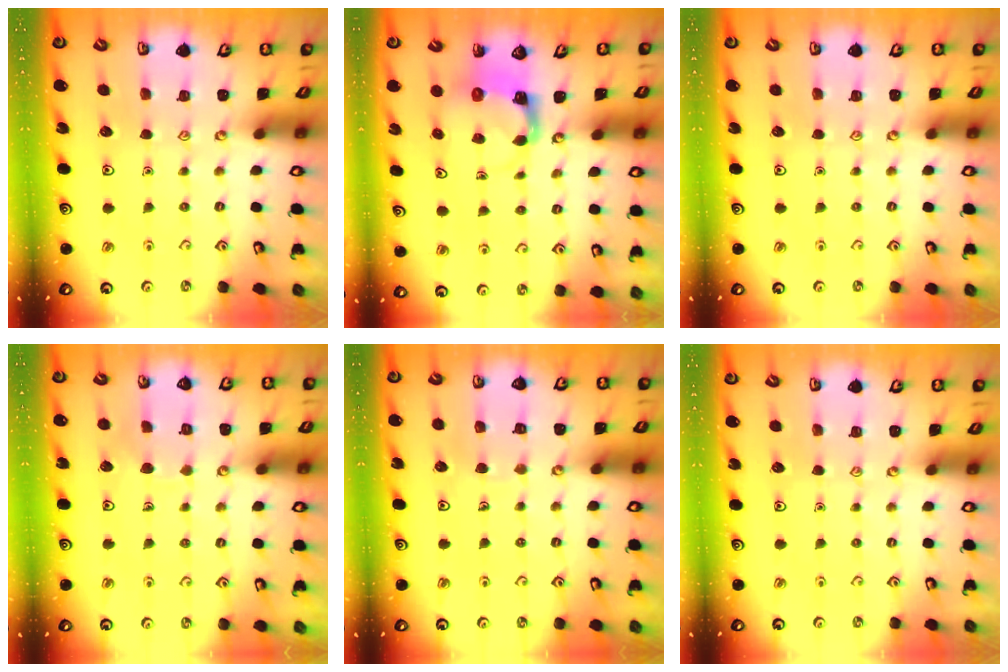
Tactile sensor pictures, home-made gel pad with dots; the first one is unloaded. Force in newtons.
{"total": 3.9, "press": 3.8, "slide": 0.7}
{"total": 0.0}
{"total": 5.3, "press": 5.3, "slide": 0.4}
{"total": 5.2, "press": 5.2, "slide": 0.3}
{"total": 0.0}